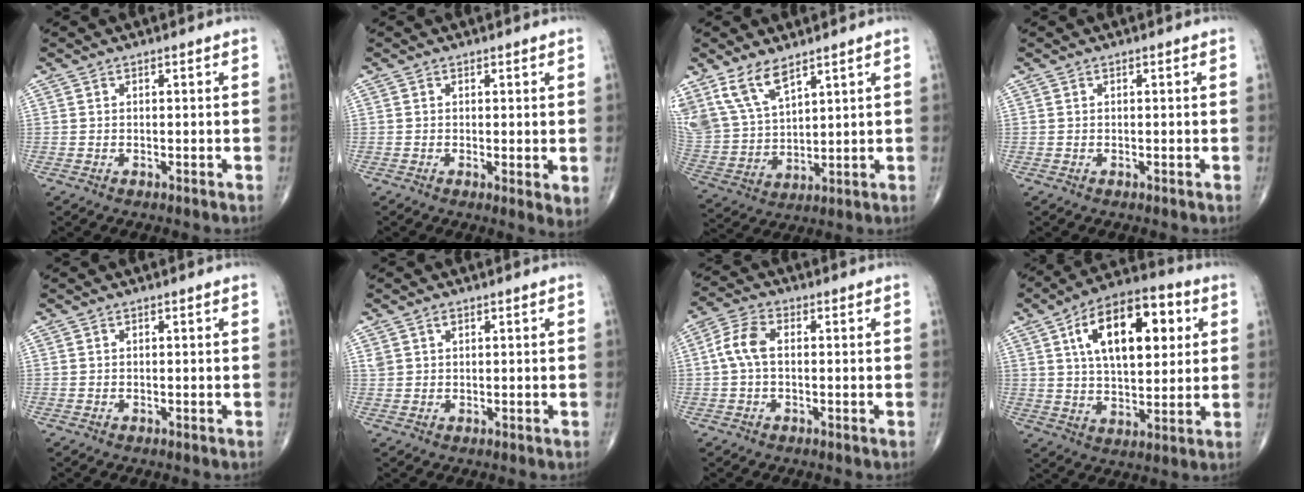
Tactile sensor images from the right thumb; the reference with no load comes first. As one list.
[{"total": 2.9, "force": [0.1, 0.8, 2.8], "torque": [-0.044, -0.012, -0.001]}, {"total": 12.3, "force": [8.3, 5.7, 7.1], "torque": [-0.133, -0.028, 0.184]}, {"total": 0.0}, {"total": 0.0}, {"total": 1.7, "force": [1.0, 1.1, 0.8], "torque": [-0.009, 0.001, 0.019]}, {"total": 5.8, "force": [0.2, 3.3, 4.7], "torque": [-0.107, 0.019, -0.001]}, {"total": 19.0, "force": [5.9, 9.6, 15.3], "torque": [-0.213, 0.002, 0.091]}]